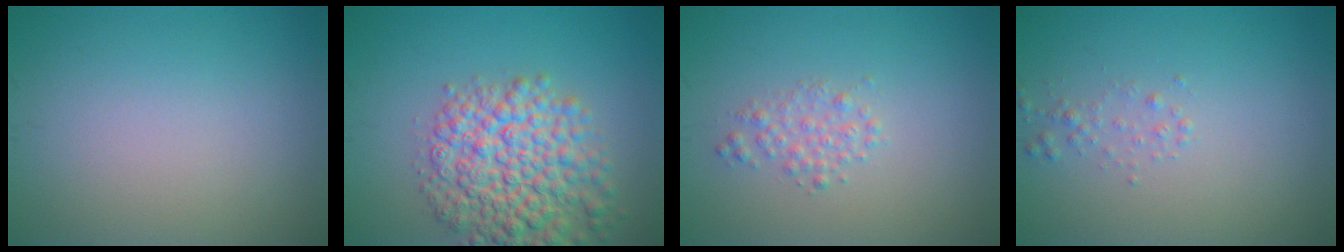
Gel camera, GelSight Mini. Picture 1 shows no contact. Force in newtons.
{"total": 8.1, "press": 8.1, "slide": 0.3}
{"total": 1.6, "press": 1.6, "slide": 0.1}
{"total": 0.9, "press": 0.9, "slide": 0.0}